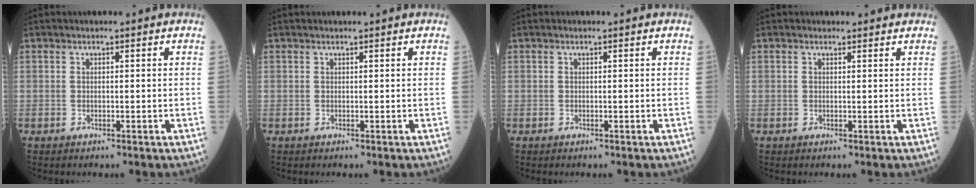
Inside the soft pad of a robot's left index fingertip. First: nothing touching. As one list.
[{"total": 0.6, "force": [0.5, -0.1, 0.3], "torque": [-0.004, 0.007, 0.010]}, {"total": 0.0}, {"total": 1.0, "force": [0.9, 0.3, 0.0], "torque": [-0.010, -0.004, 0.006]}]